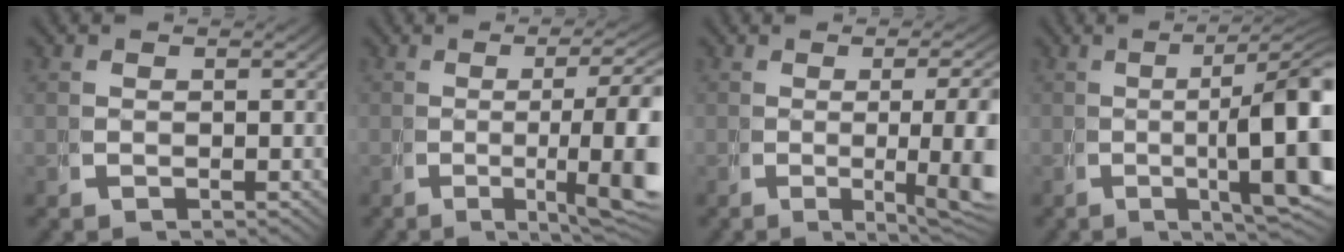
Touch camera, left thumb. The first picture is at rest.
{"total": 10.6, "force": [-1.5, 3.5, 9.9], "torque": [-0.132, -0.005, -0.025]}
{"total": 8.5, "force": [-1.5, 2.4, 8.0], "torque": [-0.104, -0.002, -0.025]}
{"total": 11.3, "force": [-0.2, 3.5, 10.8], "torque": [-0.143, -0.003, -0.008]}